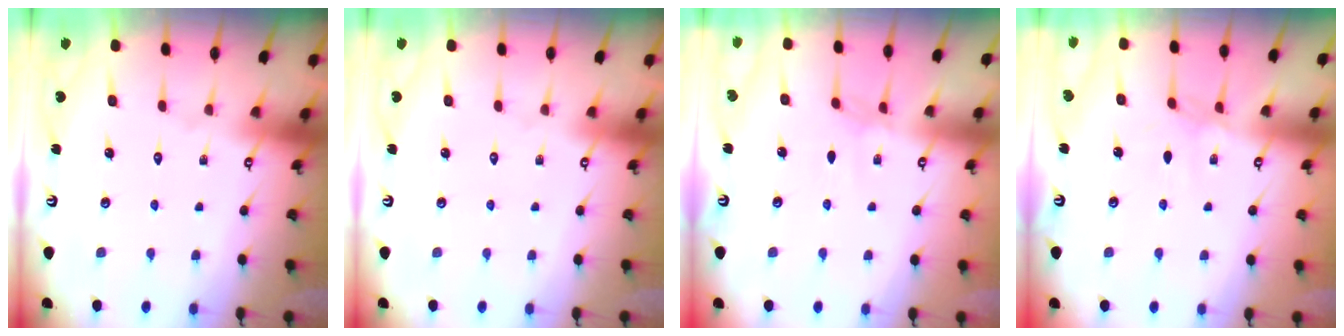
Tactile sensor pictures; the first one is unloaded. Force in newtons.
{"total": 0.0}
{"total": 1.9, "press": 1.9, "slide": 0.5}
{"total": 2.5, "press": 2.4, "slide": 0.6}